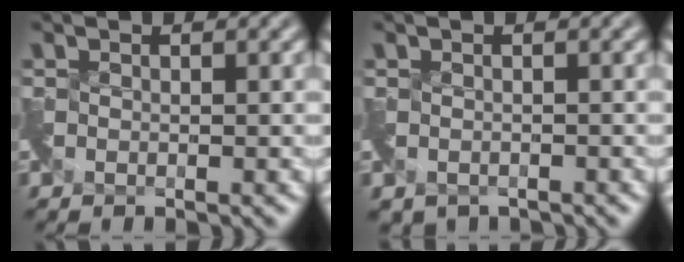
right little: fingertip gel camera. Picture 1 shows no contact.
{"total": 2.0, "force": [-1.2, 1.4, 0.9], "torque": [-0.021, -0.020, -0.018]}